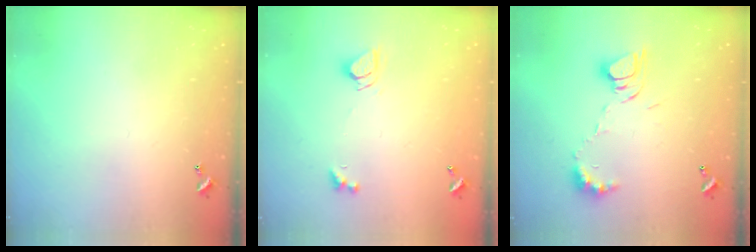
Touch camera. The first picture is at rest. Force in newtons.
{"total": 3.6, "press": 3.6, "slide": 0.4}
{"total": 8.2, "press": 8.1, "slide": 0.8}